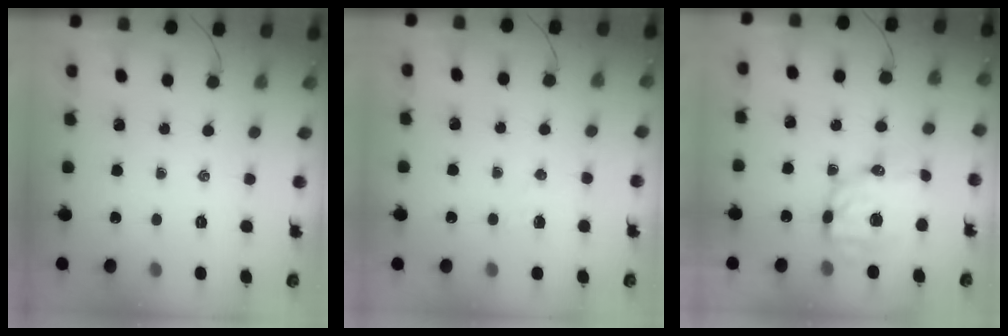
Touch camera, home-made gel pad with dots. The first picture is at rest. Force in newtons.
{"total": 3.0, "press": 2.9, "slide": 0.7}
{"total": 9.6, "press": 9.4, "slide": 2.1}